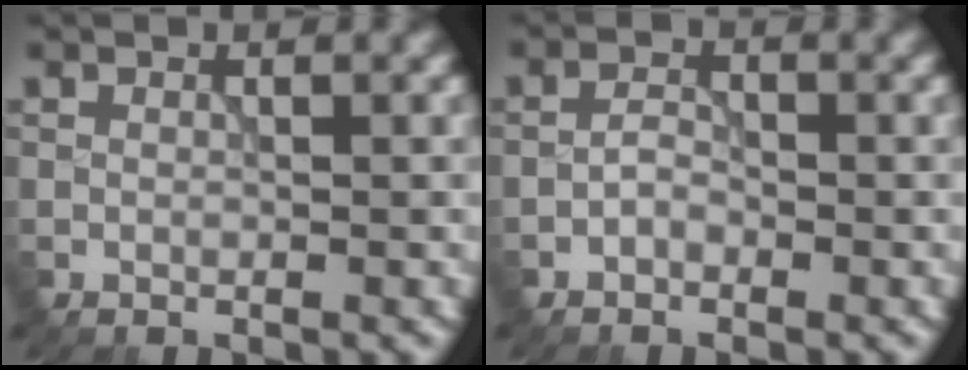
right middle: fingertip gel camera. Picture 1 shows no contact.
{"total": 1.2, "force": [-0.8, 0.7, 0.7], "torque": [-0.014, 0.004, -0.018]}